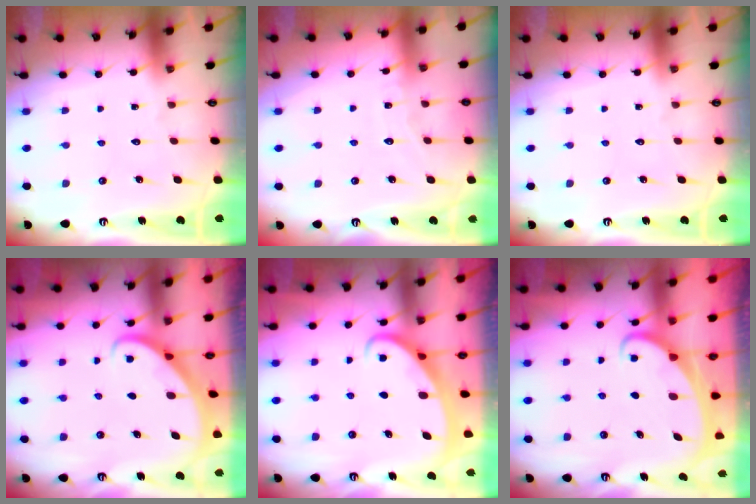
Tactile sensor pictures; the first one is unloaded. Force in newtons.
{"total": 5.5, "press": 5.4, "slide": 0.6}
{"total": 0.0}
{"total": 2.9, "press": 2.9, "slide": 0.2}
{"total": 2.6, "press": 2.5, "slide": 0.4}
{"total": 2.4, "press": 2.3, "slide": 0.3}